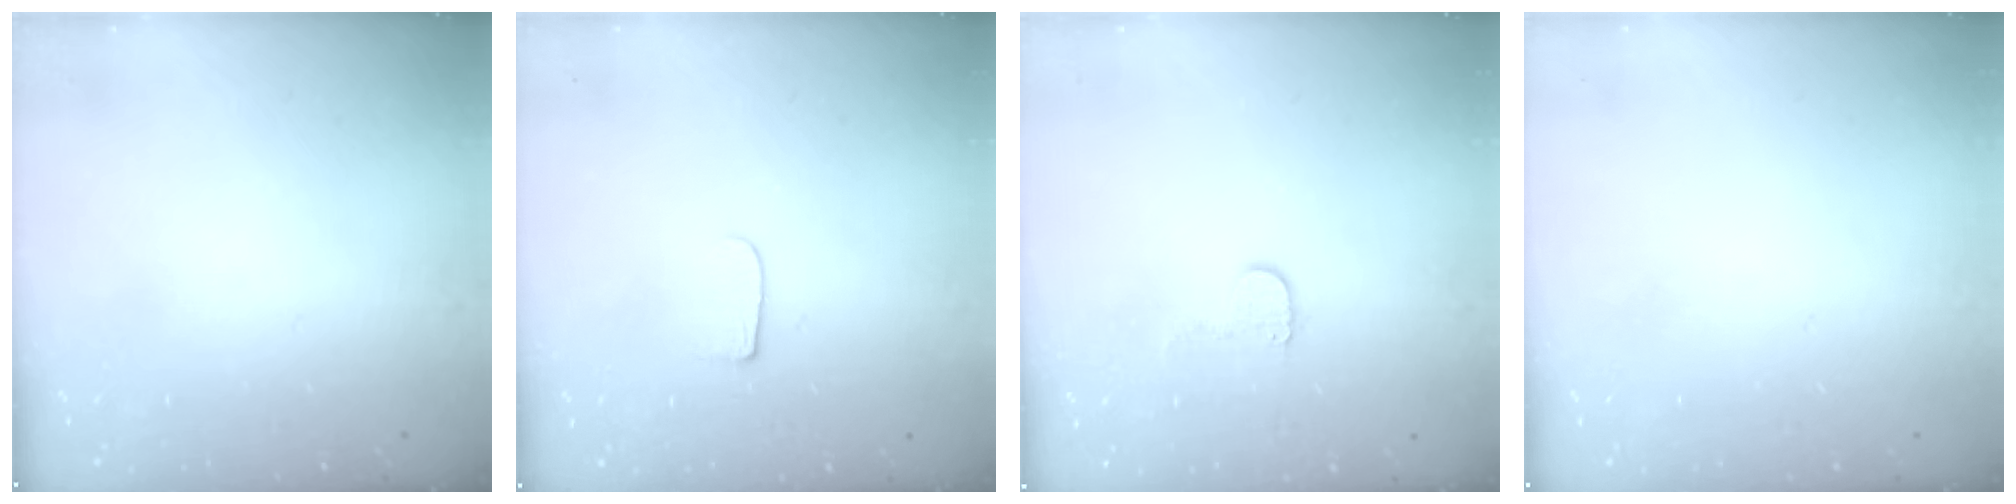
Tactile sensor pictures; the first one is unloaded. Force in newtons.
{"total": 6.5, "press": 6.5, "slide": 0.7}
{"total": 5.4, "press": 5.3, "slide": 0.5}
{"total": 0.6, "press": 0.6, "slide": 0.2}